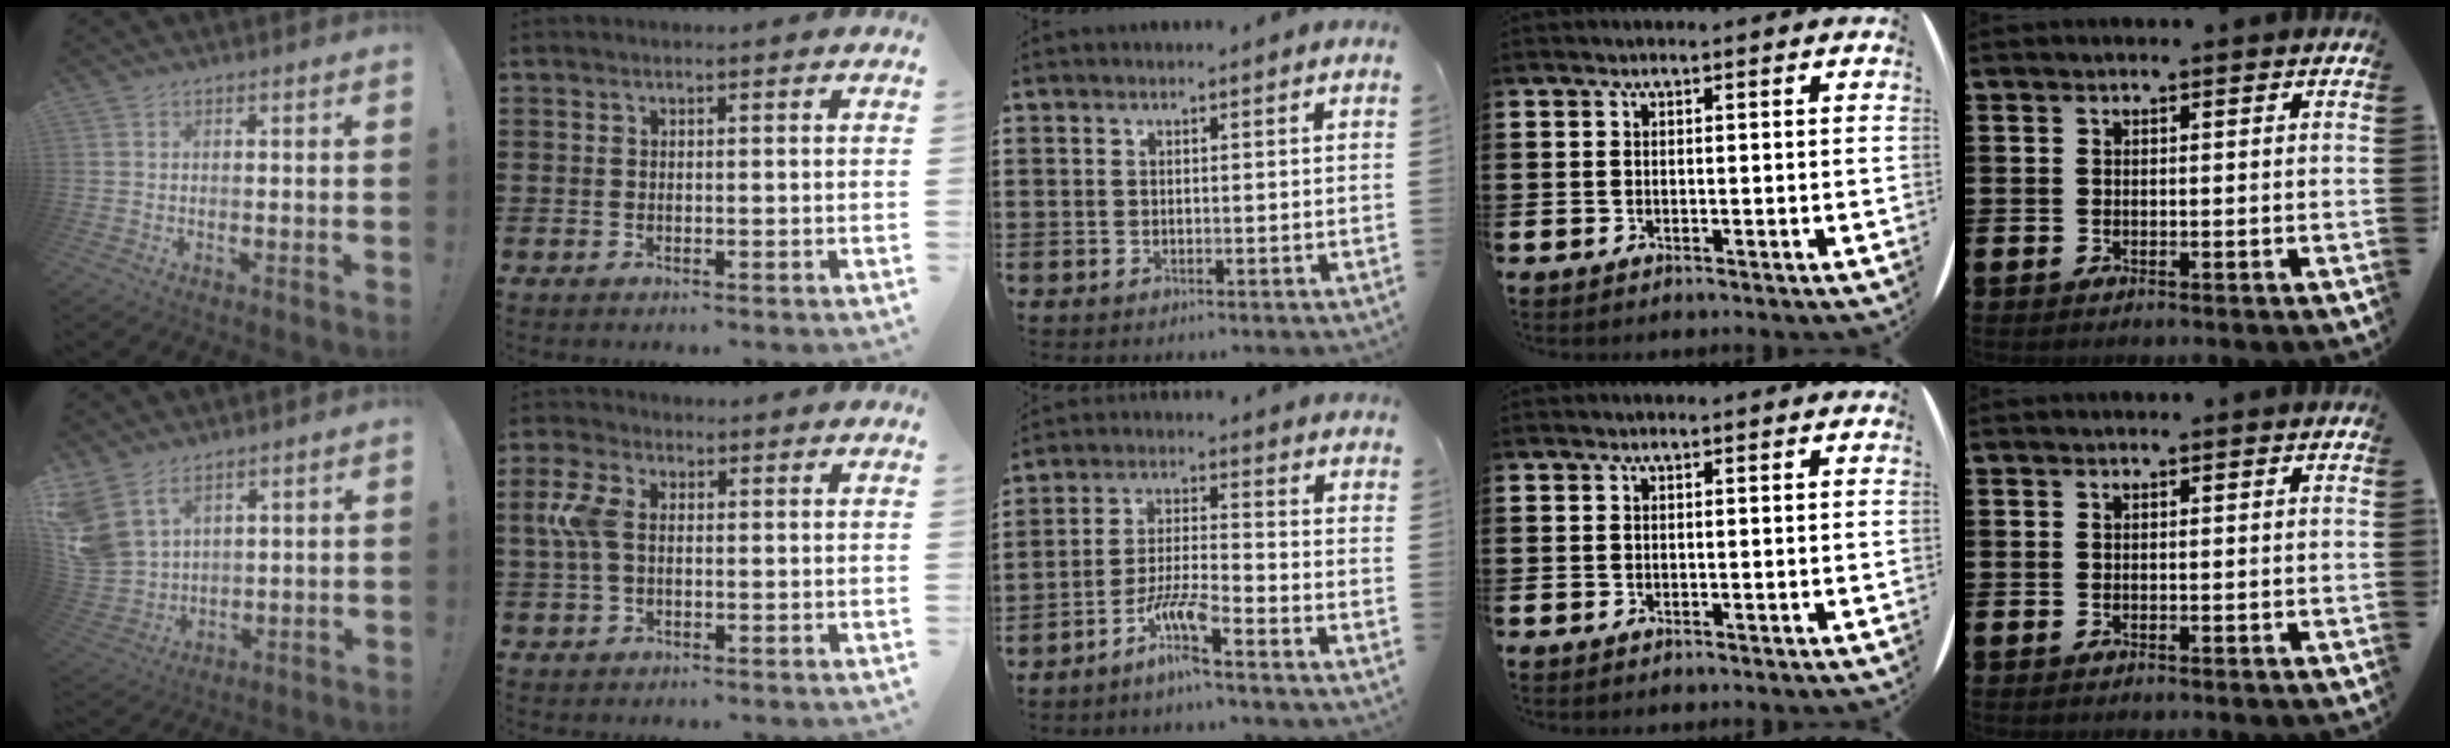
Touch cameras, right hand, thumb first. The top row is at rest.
{"thumb": {"total": 9.7, "force": [6.2, 5.9, 4.5], "torque": [-0.114, -0.047, 0.128]}, "index": {"total": 6.0, "force": [0.5, 3.4, 4.9], "torque": [-0.136, -0.001, -0.002]}, "middle": {"total": 6.2, "force": [-4.5, 0.4, 4.3], "torque": [-0.098, -0.010, -0.089]}}